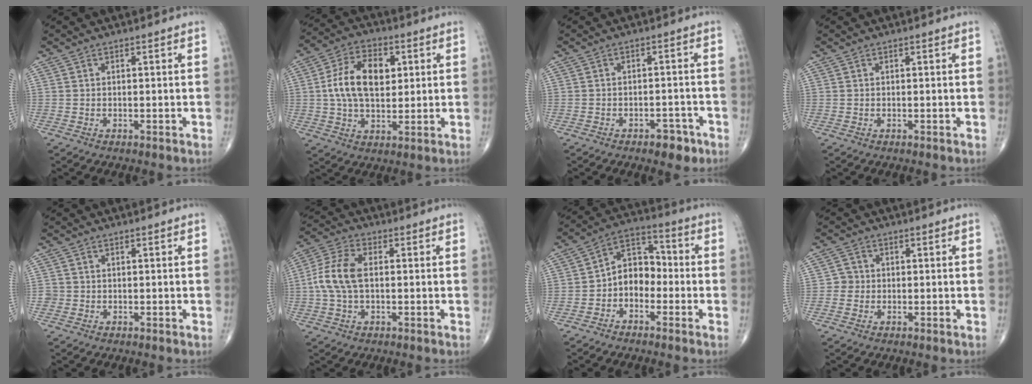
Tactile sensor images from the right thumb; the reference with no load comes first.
{"total": 12.9, "force": [2.1, 7.9, 10.0], "torque": [-0.163, 0.006, 0.032]}
{"total": 4.3, "force": [-2.7, 2.2, 2.5], "torque": [-0.020, 0.017, -0.034]}
{"total": 0.0}
{"total": 0.9, "force": [-0.2, 0.9, 0.0], "torque": [0.003, 0.005, -0.006]}
{"total": 8.7, "force": [0.1, 4.9, 7.2], "torque": [-0.166, 0.020, -0.002]}
{"total": 8.2, "force": [-2.3, 6.1, 5.0], "torque": [-0.052, 0.042, -0.060]}
{"total": 2.3, "force": [-0.3, 2.2, 0.4], "torque": [0.010, 0.008, -0.011]}